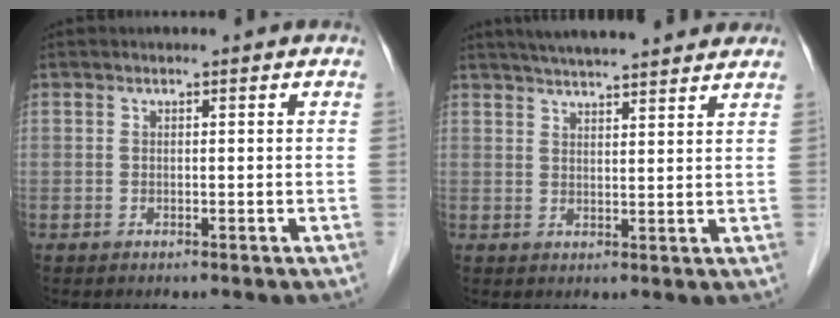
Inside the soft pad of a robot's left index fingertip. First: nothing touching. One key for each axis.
{"total": 13.6, "fx": 12.1, "fy": 1.4, "fz": 6.0, "tx": -0.093, "ty": 0.030, "tz": 0.164}